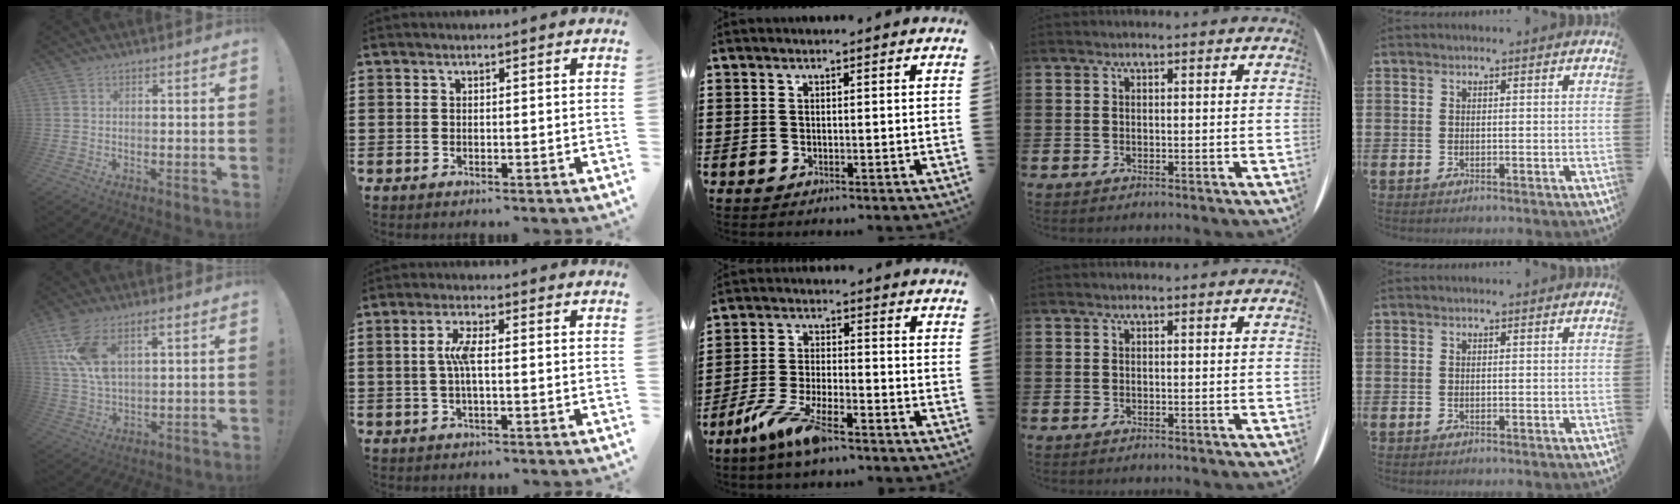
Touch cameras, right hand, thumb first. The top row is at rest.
{"thumb": {"total": 11.6, "force": [5.6, 6.3, 8.1], "torque": [-0.166, -0.010, 0.107]}, "index": {"total": 4.0, "force": [-0.1, 0.9, 3.9], "torque": [-0.080, 0.000, -0.006]}, "middle": {"total": 7.8, "force": [-5.4, 1.6, 5.4], "torque": [-0.123, -0.009, -0.104]}}